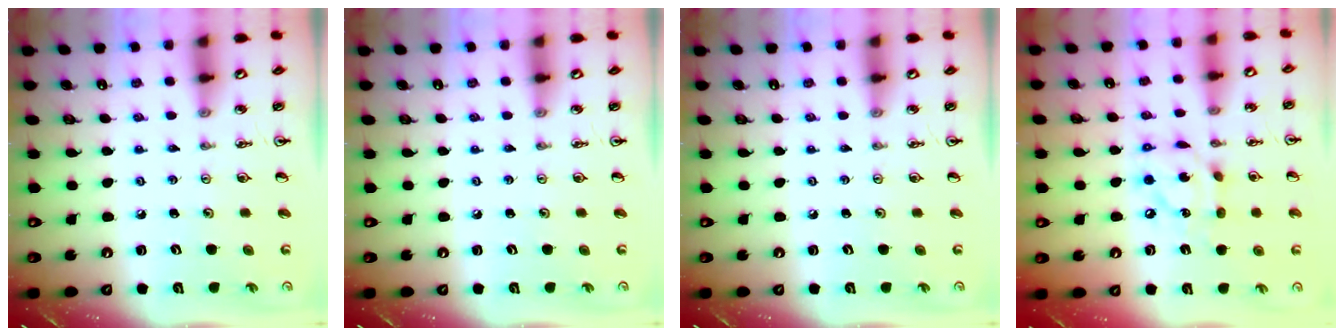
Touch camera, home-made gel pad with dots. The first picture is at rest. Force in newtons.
{"total": 0.0}
{"total": 0.0}
{"total": 11.0, "press": 10.9, "slide": 0.7}